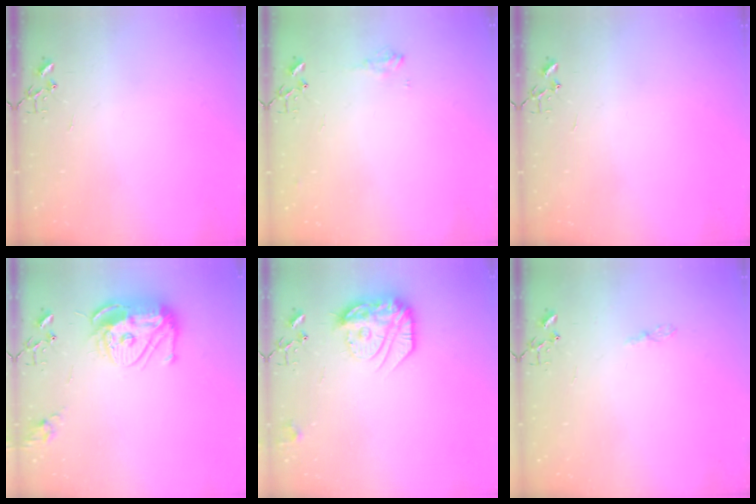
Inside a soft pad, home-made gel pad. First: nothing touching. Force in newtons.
{"total": 7.6, "press": 7.6, "slide": 0.7}
{"total": 0.0}
{"total": 14.6, "press": 14.6, "slide": 1.4}
{"total": 18.0, "press": 18.0, "slide": 1.5}
{"total": 3.9, "press": 3.9, "slide": 0.5}